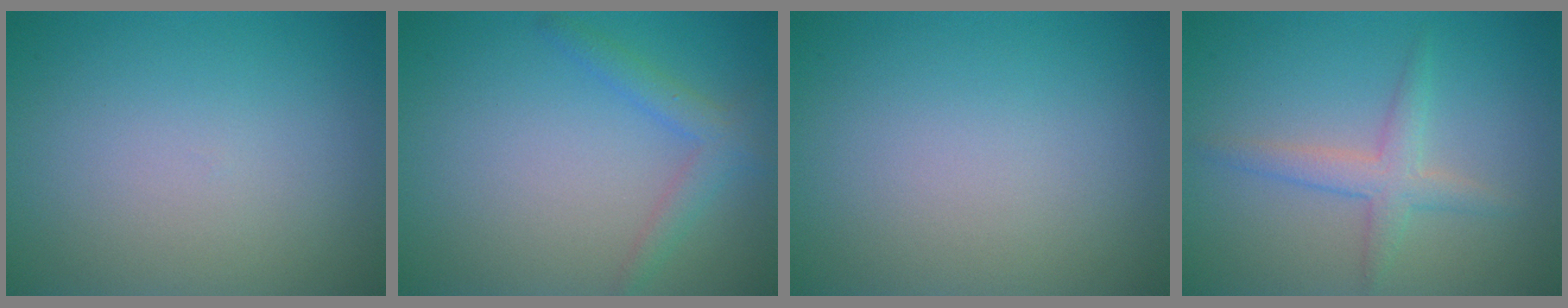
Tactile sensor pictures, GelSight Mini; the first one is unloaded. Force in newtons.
{"total": 2.2, "press": 2.2, "slide": 0.0}
{"total": 0.0}
{"total": 2.5, "press": 2.5, "slide": 0.0}